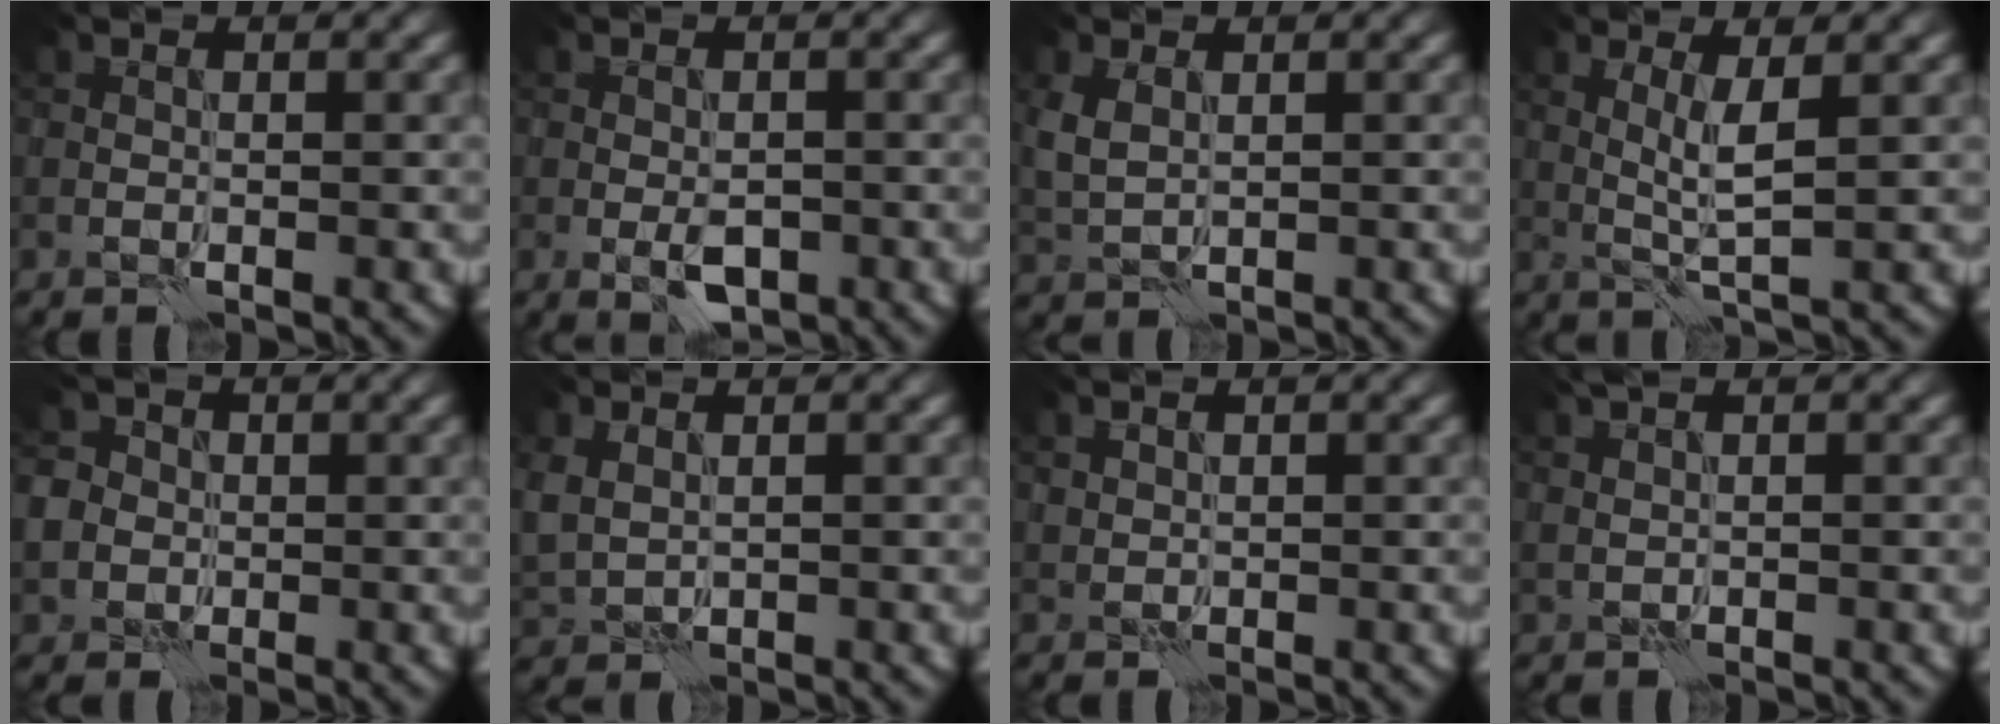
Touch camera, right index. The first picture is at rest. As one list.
[{"total": 2.9, "force": [-1.0, 1.4, 2.3], "torque": [-0.038, -0.002, -0.016]}, {"total": 2.4, "force": [0.8, 1.4, 1.8], "torque": [-0.051, 0.003, 0.020]}, {"total": 2.6, "force": [0.3, 0.1, 2.6], "torque": [-0.052, -0.005, 0.009]}, {"total": 6.9, "force": [-0.1, 6.4, 2.5], "torque": [-0.050, 0.019, -0.035]}, {"total": 2.4, "force": [0.8, 1.7, 1.5], "torque": [-0.049, -0.002, 0.021]}, {"total": 0.8, "force": [0.6, 0.5, 0.1], "torque": [-0.007, 0.001, 0.014]}, {"total": 1.3, "force": [0.9, 0.3, 0.9], "torque": [-0.025, 0.004, 0.020]}]